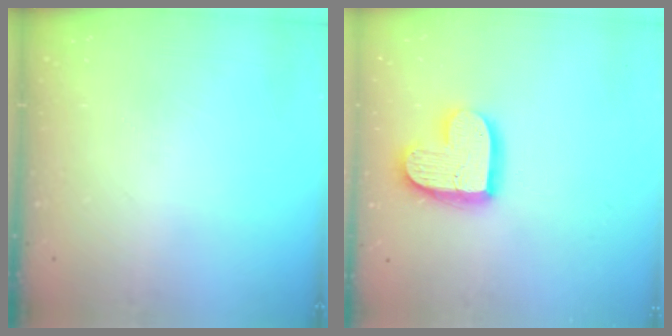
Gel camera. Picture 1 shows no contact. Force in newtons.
{"total": 15.5, "press": 15.4, "slide": 1.2}